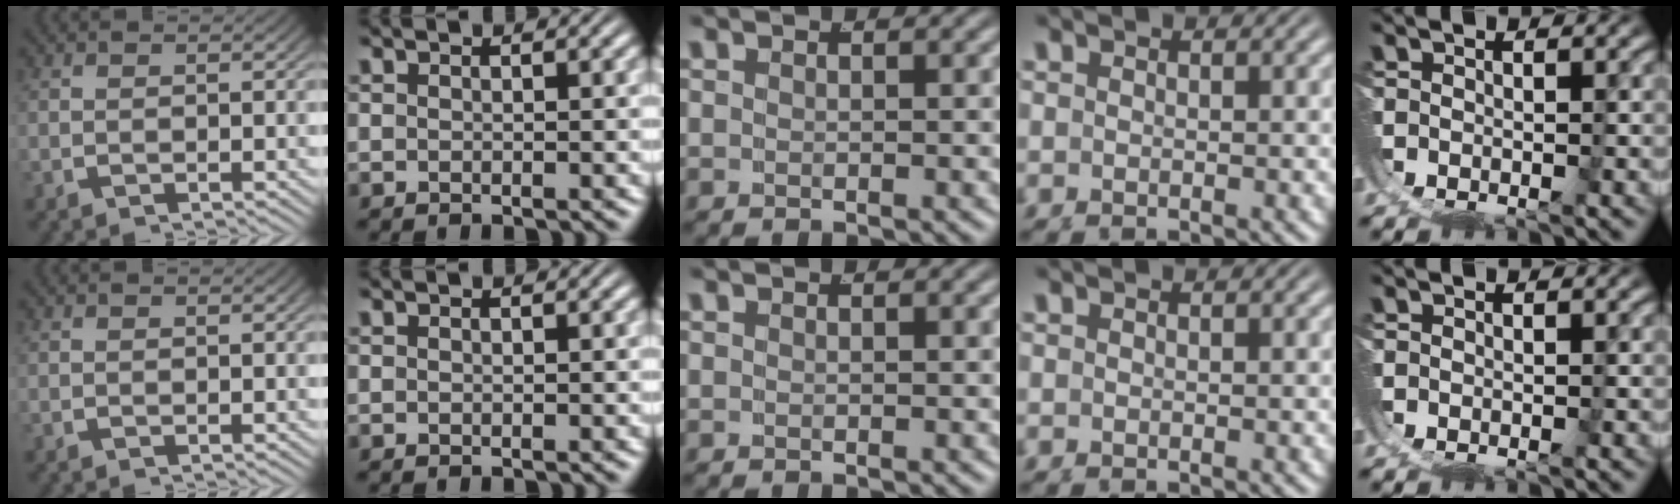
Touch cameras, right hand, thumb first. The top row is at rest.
{}